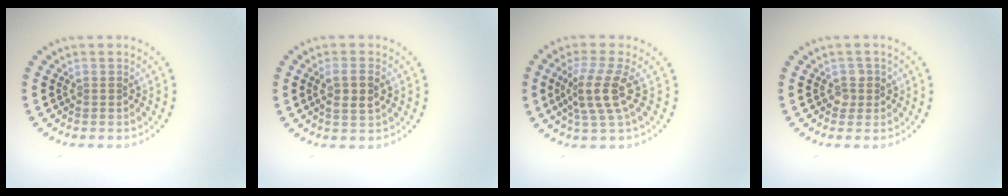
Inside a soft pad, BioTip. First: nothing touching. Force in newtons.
{"total": 2.5, "press": 2.4, "slide": 0.5}
{"total": 3.5, "press": 2.8, "slide": 2.2}
{"total": 1.2, "press": 1.0, "slide": 0.6}